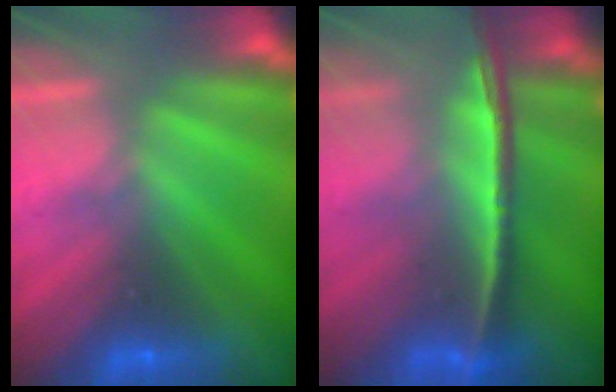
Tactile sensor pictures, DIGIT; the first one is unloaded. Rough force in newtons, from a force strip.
{"total": 1.4}